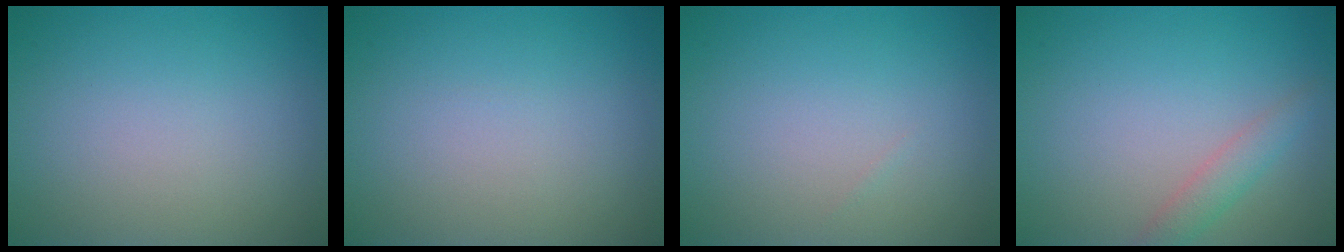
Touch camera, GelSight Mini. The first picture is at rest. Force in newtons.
{"total": 0.0}
{"total": 0.0}
{"total": 1.8, "press": 1.8, "slide": 0.1}